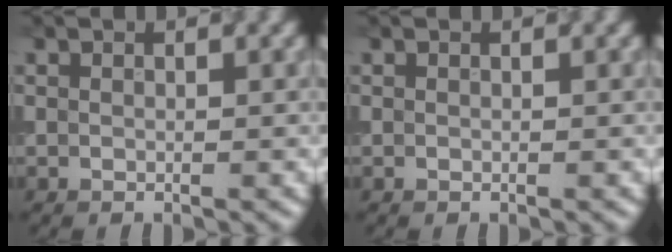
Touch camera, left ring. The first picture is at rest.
{"total": 0.0}